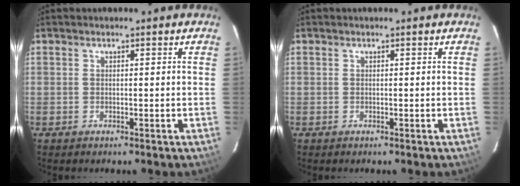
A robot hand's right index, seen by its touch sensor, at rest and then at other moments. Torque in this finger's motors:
{"motor_torque": [0.00, 0.00, 0.01, 0.00]}